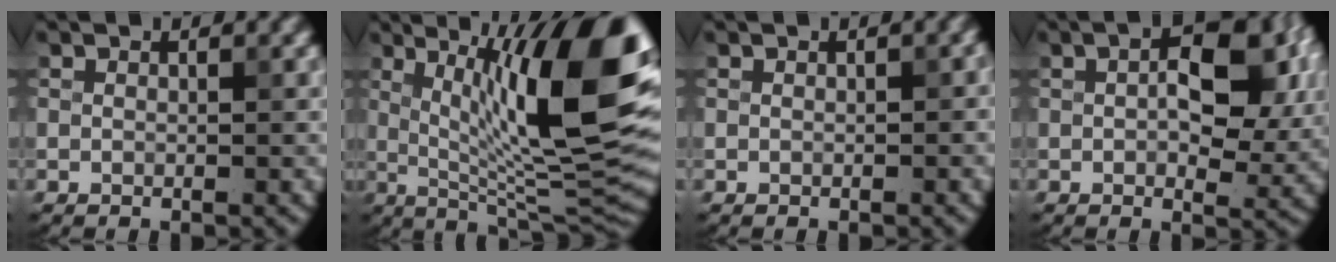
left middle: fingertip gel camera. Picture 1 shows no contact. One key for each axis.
{"total": 13.5, "fx": 3.3, "fy": 2.9, "fz": 12.7, "tx": -0.177, "ty": 0.002, "tz": 0.058}
{"total": 0.7, "fx": 0.0, "fy": 0.5, "fz": 0.5, "tx": -0.004, "ty": 0.003, "tz": 0.003}
{"total": 7.6, "fx": 1.7, "fy": 4.0, "fz": 6.2, "tx": -0.077, "ty": 0.008, "tz": 0.027}